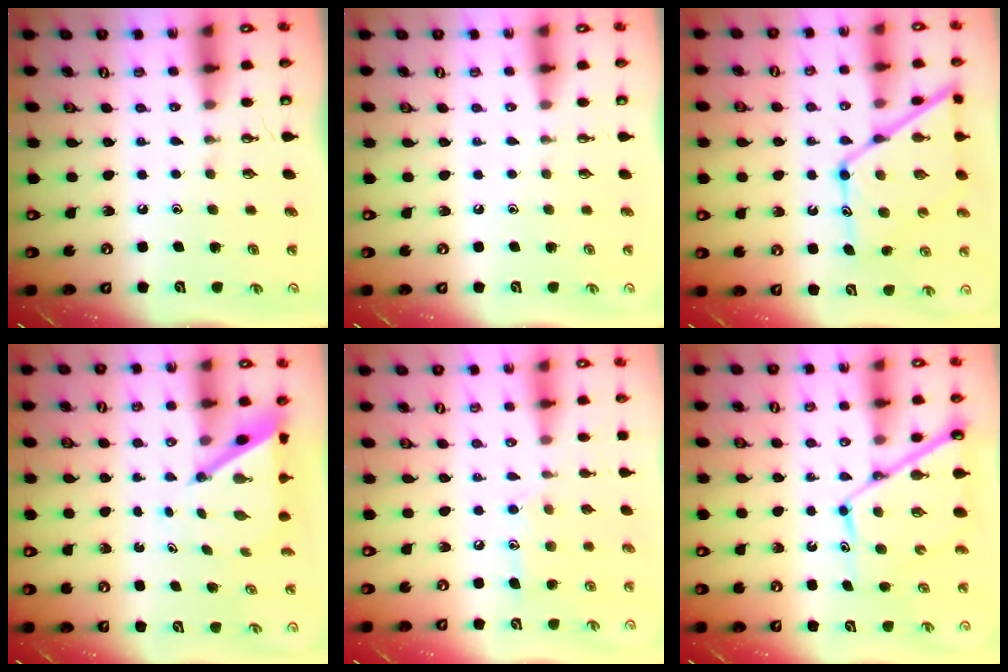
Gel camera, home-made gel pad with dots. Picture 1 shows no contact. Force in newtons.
{"total": 0.0}
{"total": 16.4, "press": 16.4, "slide": 1.6}
{"total": 5.9, "press": 5.8, "slide": 0.5}
{"total": 9.7, "press": 9.7, "slide": 0.6}
{"total": 11.5, "press": 11.5, "slide": 1.1}